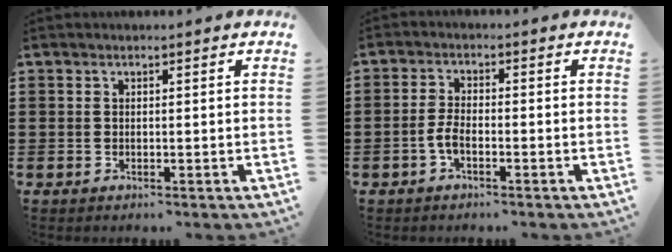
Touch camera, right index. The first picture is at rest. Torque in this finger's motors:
{"motor_torque": [0.28, 0.58, 0.16, 0.02]}